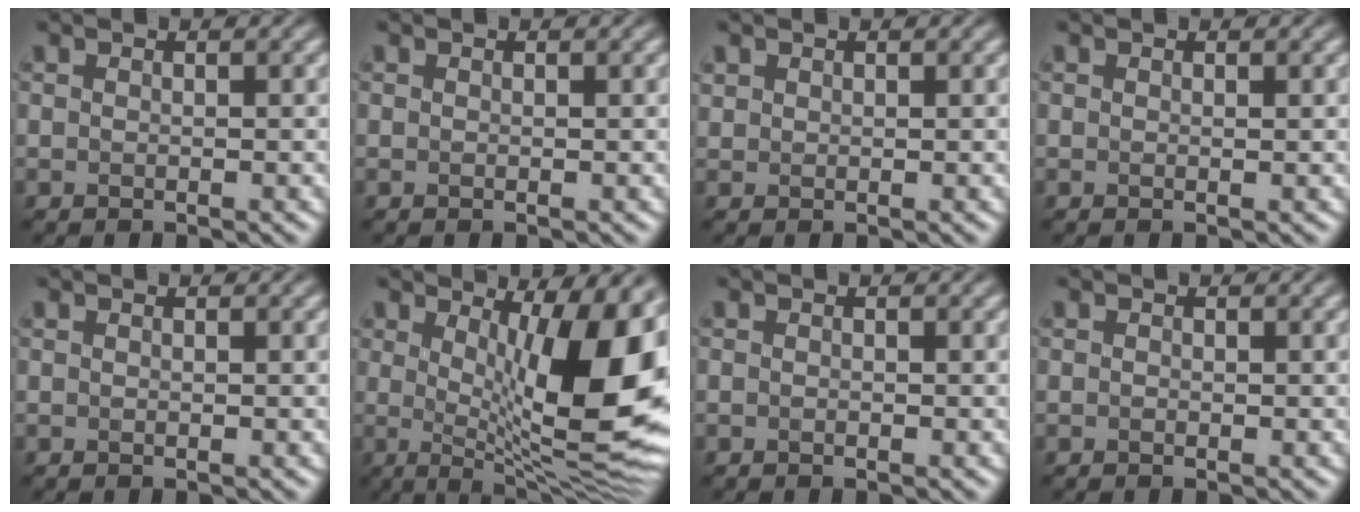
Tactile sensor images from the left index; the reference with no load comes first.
{"total": 0.0}
{"total": 0.8, "force": [0.3, -0.4, -0.7], "torque": [-0.011, 0.000, 0.032]}
{"total": 0.0}
{"total": 0.0}
{"total": 11.1, "force": [0.8, 3.2, 10.6], "torque": [-0.156, -0.018, 0.044]}
{"total": 0.7, "force": [-0.5, -0.3, -0.3], "torque": [-0.011, -0.005, 0.002]}
{"total": 1.1, "force": [-0.7, -0.6, -0.6], "torque": [-0.012, -0.008, 0.007]}